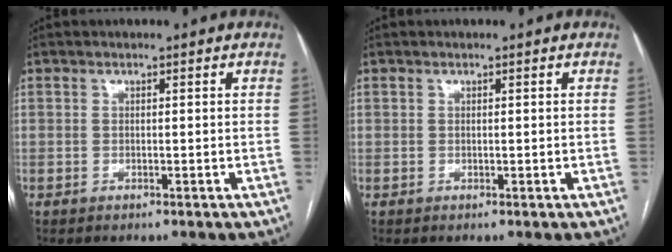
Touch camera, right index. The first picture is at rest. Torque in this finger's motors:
{"motor_torque": [0.00, 0.00, 0.00, 0.00]}